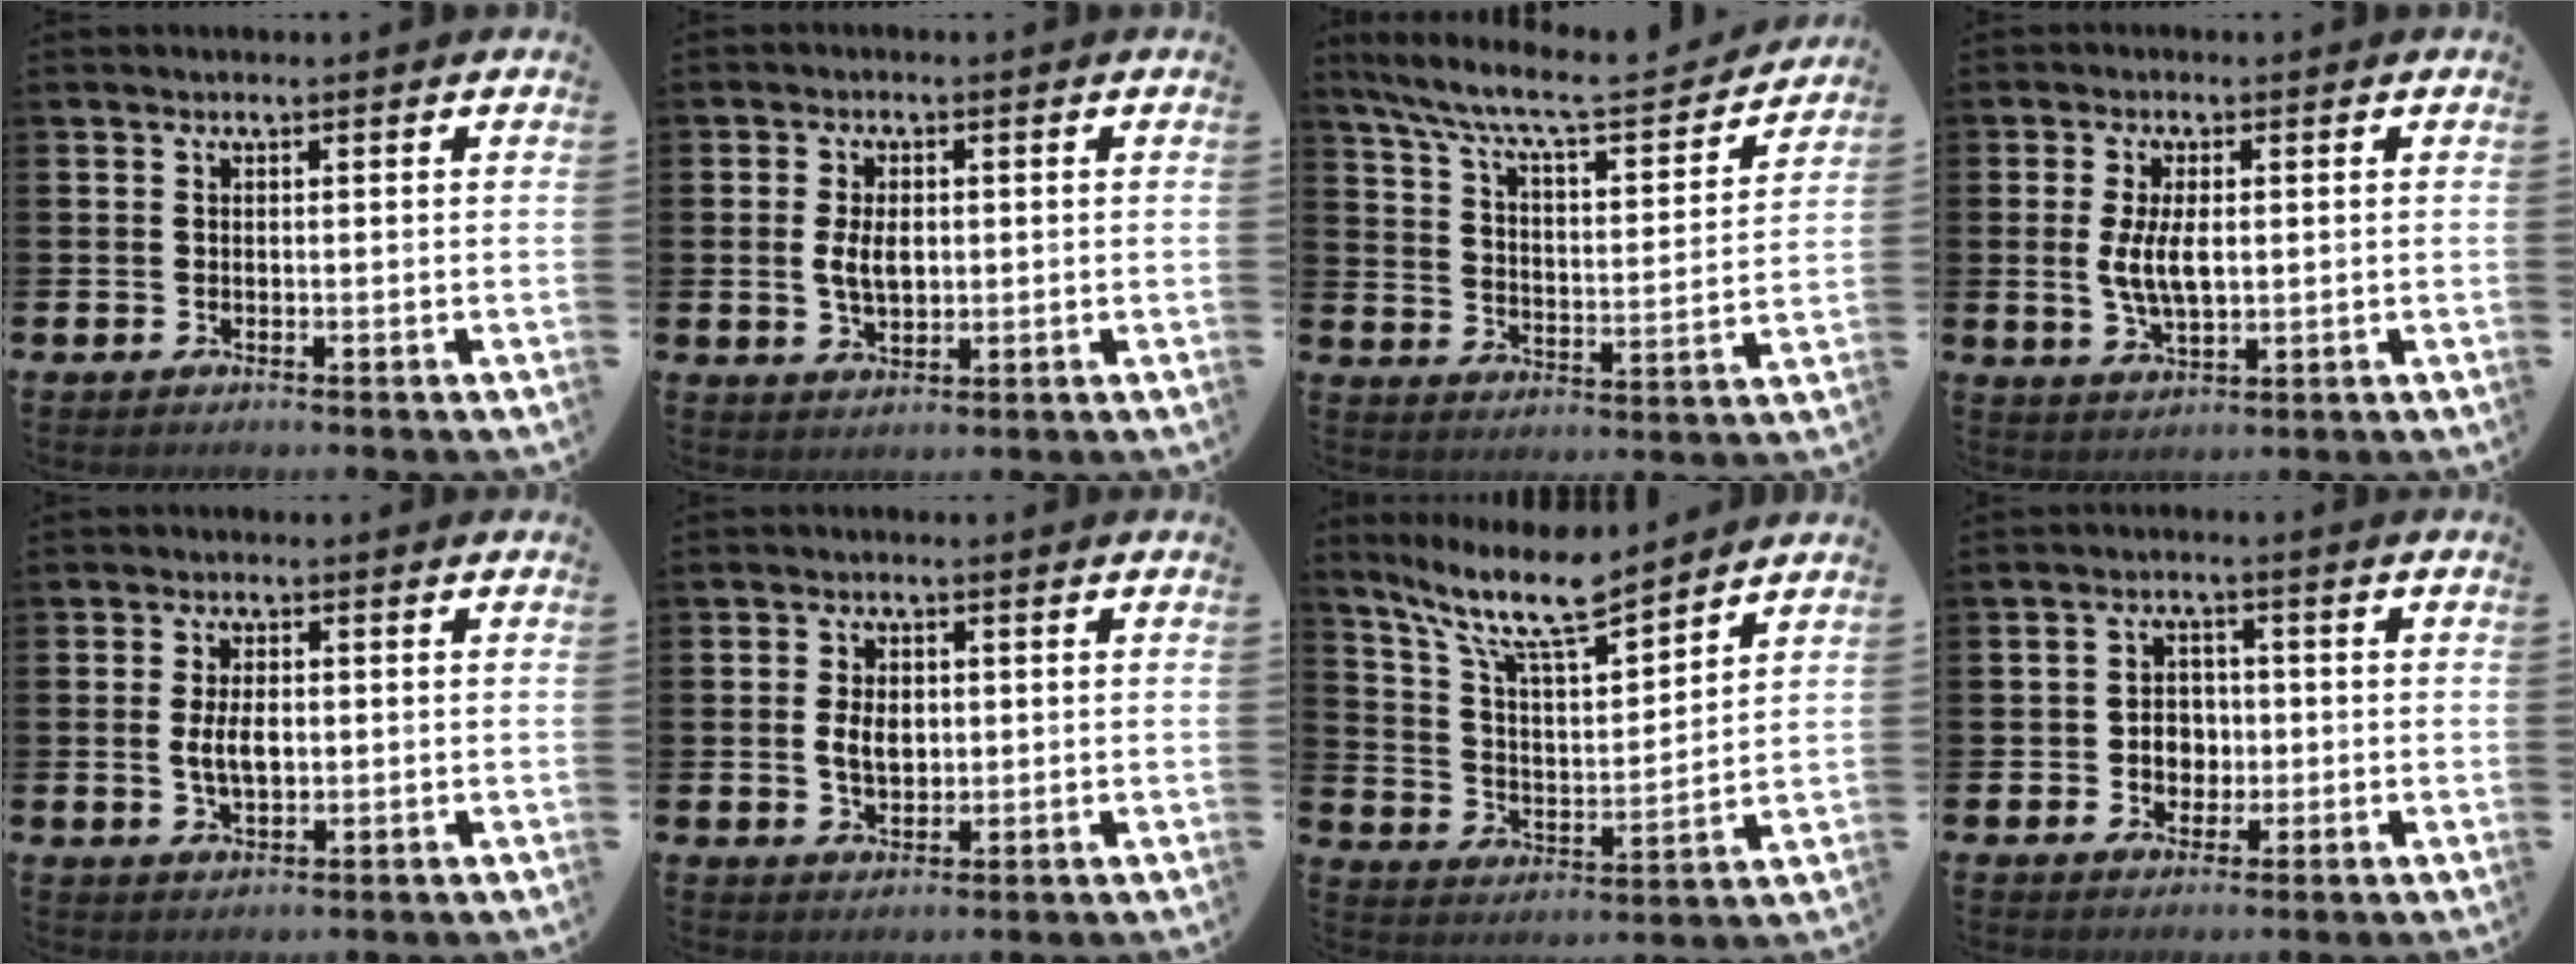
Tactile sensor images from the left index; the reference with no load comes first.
{"total": 4.2, "force": [0.4, 2.5, 3.4], "torque": [-0.057, 0.005, 0.003]}
{"total": 8.4, "force": [7.4, 1.6, 3.7], "torque": [-0.102, -0.051, 0.120]}
{"total": 5.3, "force": [0.7, 2.5, 4.7], "torque": [-0.089, -0.001, 0.005]}
{"total": 4.3, "force": [0.1, 2.3, 3.6], "torque": [-0.065, 0.000, -0.005]}
{"total": 3.9, "force": [0.4, 2.6, 2.9], "torque": [-0.040, 0.002, 0.001]}
{"total": 11.5, "force": [9.8, 2.2, 5.6], "torque": [-0.137, -0.050, 0.171]}
{"total": 3.6, "force": [-0.4, 3.2, 1.7], "torque": [-0.022, 0.002, -0.017]}